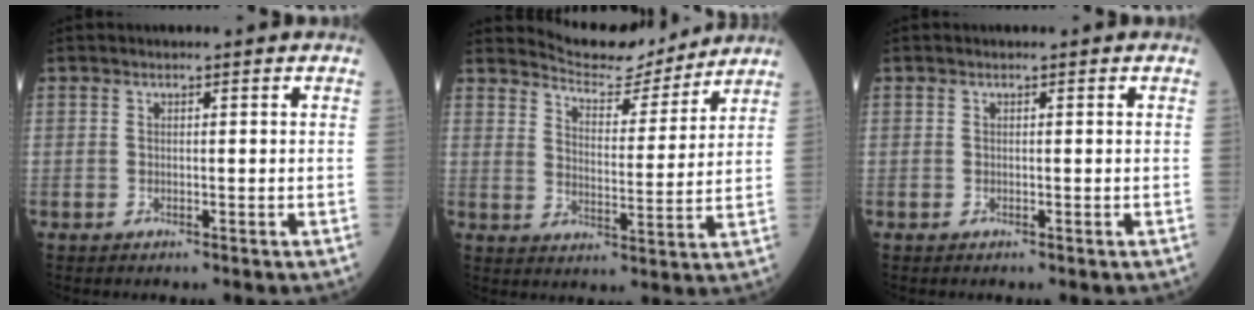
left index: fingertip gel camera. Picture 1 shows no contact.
{"total": 9.9, "force": [9.7, 1.3, 1.1], "torque": [-0.027, -0.002, 0.150]}
{"total": 0.0}